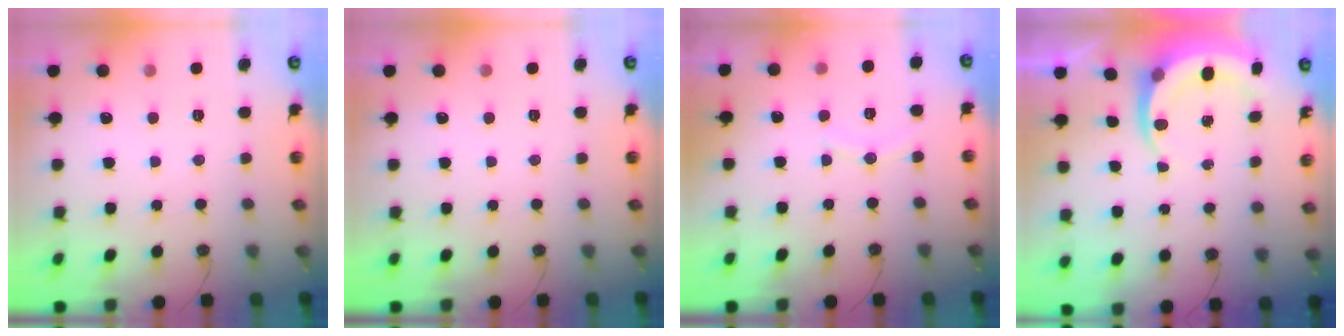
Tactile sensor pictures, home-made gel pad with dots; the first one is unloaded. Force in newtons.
{"total": 0.0}
{"total": 6.4, "press": 6.4, "slide": 0.4}
{"total": 6.5, "press": 6.4, "slide": 0.8}